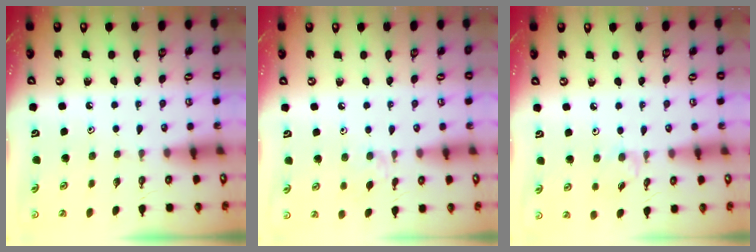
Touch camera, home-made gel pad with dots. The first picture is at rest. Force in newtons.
{"total": 5.2, "press": 5.2, "slide": 0.8}
{"total": 1.9, "press": 1.9, "slide": 0.4}